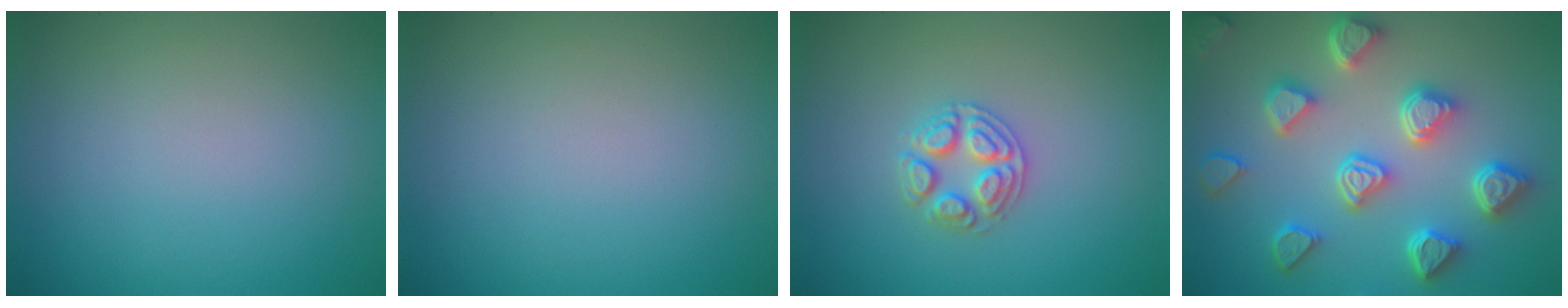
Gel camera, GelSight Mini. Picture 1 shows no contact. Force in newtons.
{"total": 0.0}
{"total": 2.5, "press": 2.5, "slide": 0.4}
{"total": 7.1, "press": 5.8, "slide": 4.1}